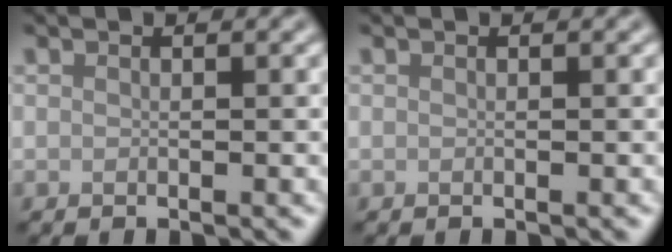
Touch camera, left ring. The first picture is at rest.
{"total": 0.0}